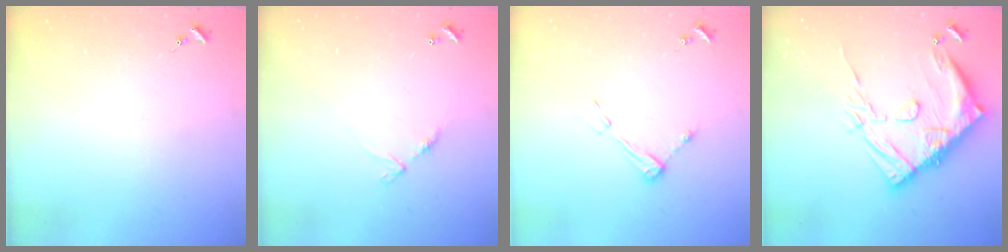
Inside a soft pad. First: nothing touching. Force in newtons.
{"total": 6.2, "press": 6.2, "slide": 0.7}
{"total": 6.0, "press": 5.9, "slide": 0.6}
{"total": 19.6, "press": 19.5, "slide": 2.0}